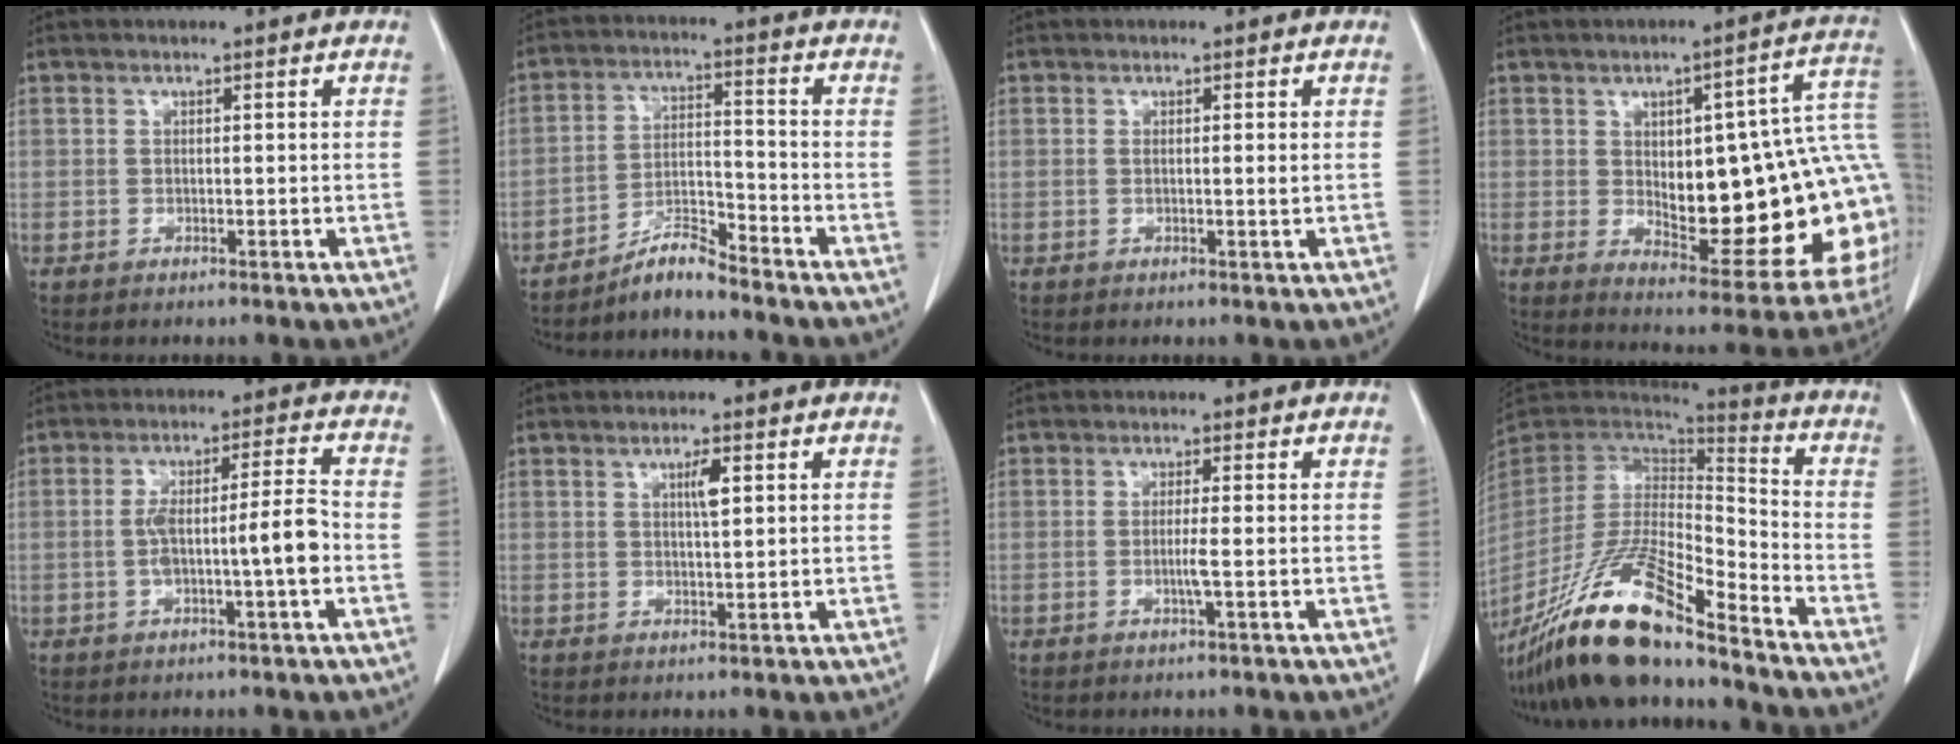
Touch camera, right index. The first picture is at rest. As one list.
[{"total": 5.1, "force": [-4.8, 0.5, 1.5], "torque": [-0.024, 0.002, -0.091]}, {"total": 0.8, "force": [0.1, -0.1, 0.8], "torque": [-0.017, -0.003, 0.004]}, {"total": 24.3, "force": [0.5, 7.4, 23.2], "torque": [-0.232, 0.033, 0.032]}, {"total": 7.6, "force": [-1.7, 0.1, 7.4], "torque": [-0.134, 0.020, -0.024]}, {"total": 2.5, "force": [0.9, 0.3, 2.3], "torque": [-0.040, -0.001, 0.014]}, {"total": 1.9, "force": [-0.4, -0.5, 1.7], "torque": [-0.037, -0.003, -0.008]}, {"total": 20.0, "force": [-15.2, 2.9, 12.6], "torque": [-0.267, -0.026, -0.287]}]